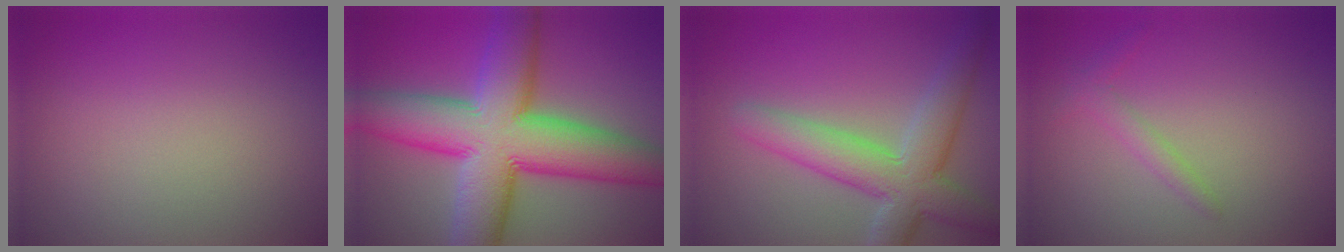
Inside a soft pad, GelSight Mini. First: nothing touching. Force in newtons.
{"total": 13.9, "press": 13.9, "slide": 0.3}
{"total": 6.4, "press": 6.4, "slide": 0.5}
{"total": 1.5, "press": 1.4, "slide": 0.1}